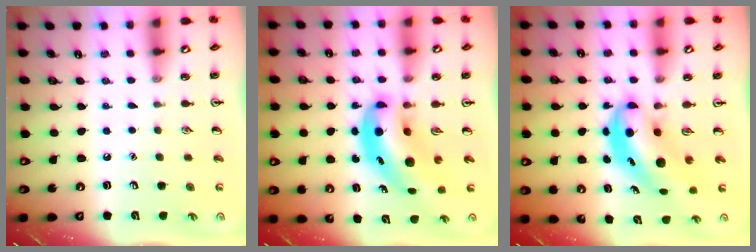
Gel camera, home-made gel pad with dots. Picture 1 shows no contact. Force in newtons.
{"total": 9.7, "press": 9.3, "slide": 2.6}
{"total": 6.7, "press": 6.5, "slide": 1.6}